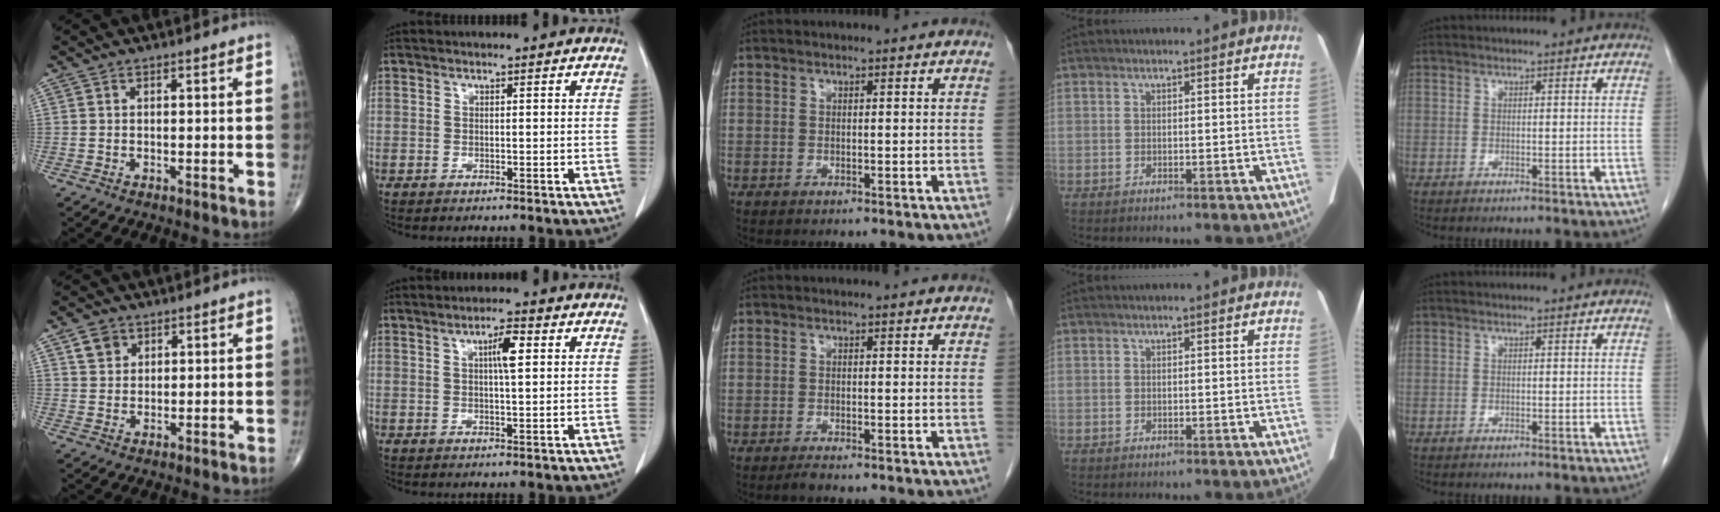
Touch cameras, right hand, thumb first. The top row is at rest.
{"thumb": {"total": 3.9, "force": [2.0, 3.0, 1.3], "torque": [-0.010, -0.009, 0.039]}, "index": {"total": 3.8, "force": [1.1, 0.4, 3.6], "torque": [-0.062, 0.004, 0.016]}, "middle": {"total": 0.6, "force": [-0.5, -0.2, 0.1], "torque": [-0.007, -0.002, -0.010]}}